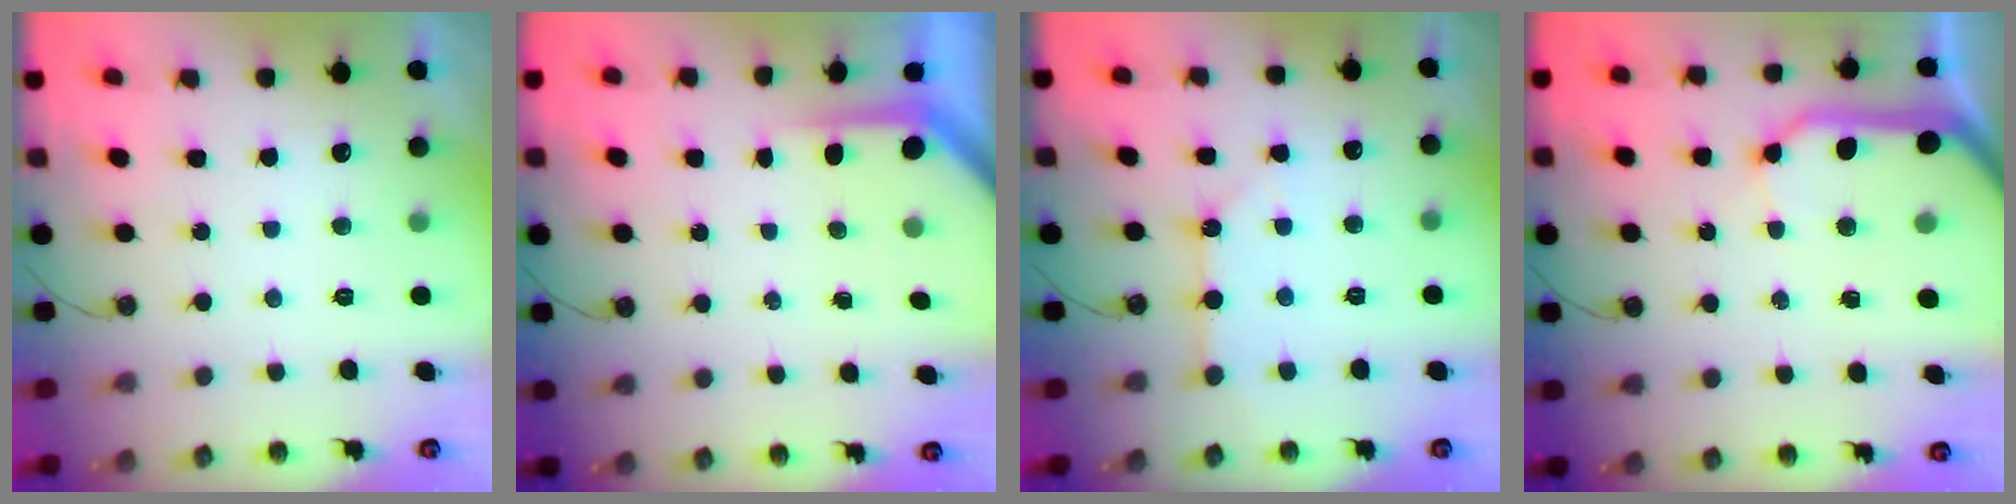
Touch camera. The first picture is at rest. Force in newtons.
{"total": 3.7, "press": 3.7, "slide": 0.3}
{"total": 2.5, "press": 2.5, "slide": 0.2}
{"total": 14.1, "press": 14.0, "slide": 1.8}